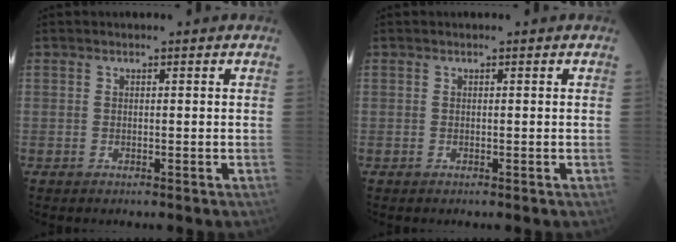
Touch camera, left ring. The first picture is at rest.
{"total": 0.0}